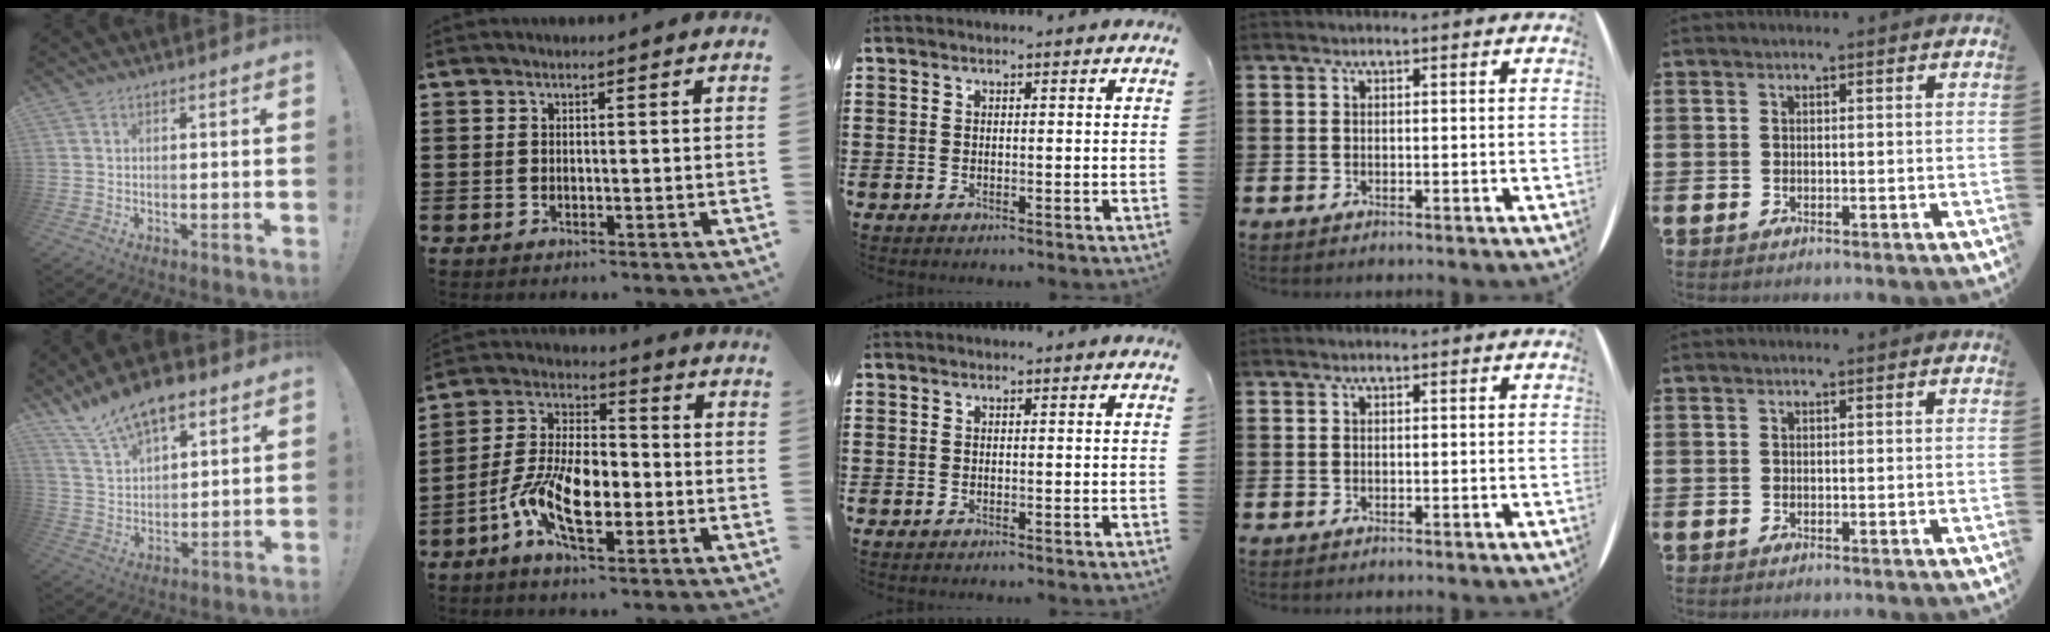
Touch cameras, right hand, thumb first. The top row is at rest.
{"thumb": {"total": 12.7, "force": [9.6, 5.7, 6.2], "torque": [-0.118, -0.055, 0.179]}, "index": {"total": 10.5, "force": [-3.9, 5.2, 8.2], "torque": [-0.193, -0.004, -0.076]}}